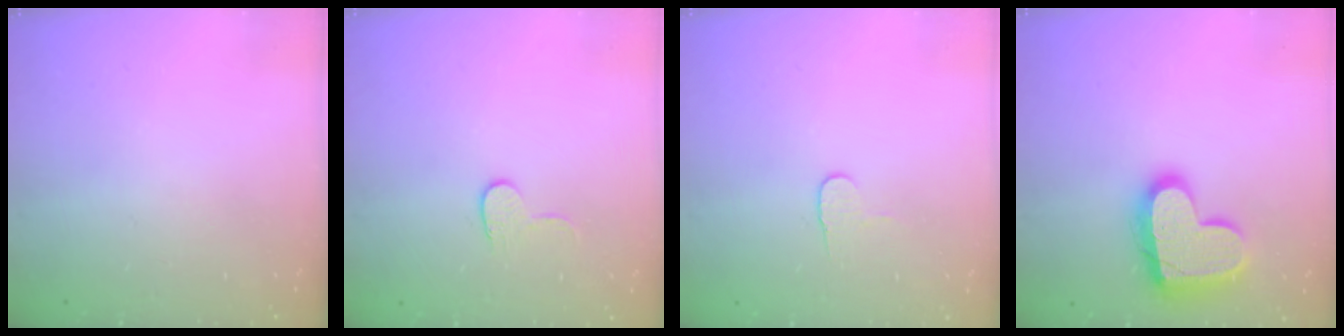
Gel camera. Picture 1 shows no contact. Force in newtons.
{"total": 5.4, "press": 5.4, "slide": 0.5}
{"total": 5.4, "press": 5.4, "slide": 0.5}
{"total": 18.3, "press": 18.3, "slide": 1.2}